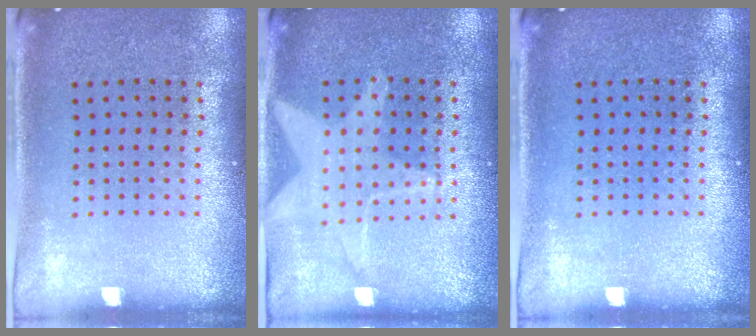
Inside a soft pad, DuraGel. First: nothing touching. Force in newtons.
{"total": 1.0, "press": 1.0, "slide": 0.1}
{"total": 0.0}